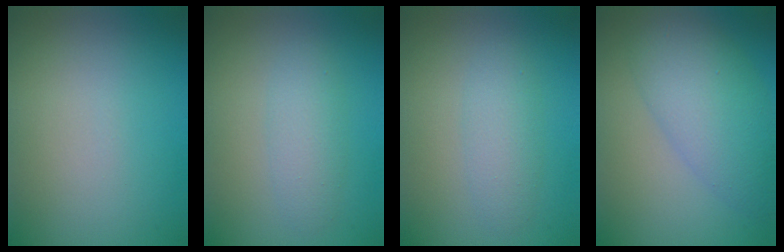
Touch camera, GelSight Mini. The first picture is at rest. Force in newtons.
{"total": 2.4, "press": 2.4, "slide": 0.0}
{"total": 2.4, "press": 2.4, "slide": 0.0}
{"total": 4.7, "press": 4.7, "slide": 0.1}